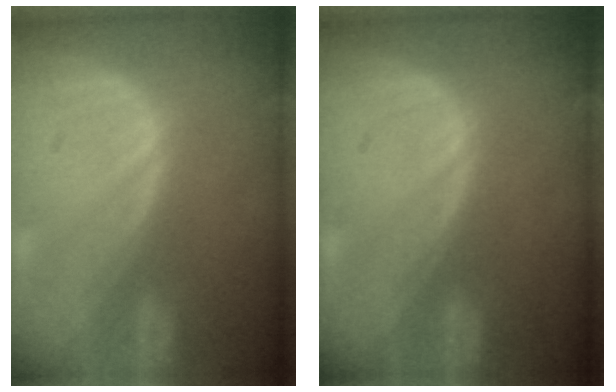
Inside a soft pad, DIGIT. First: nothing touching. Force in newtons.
{"total": 0.0}